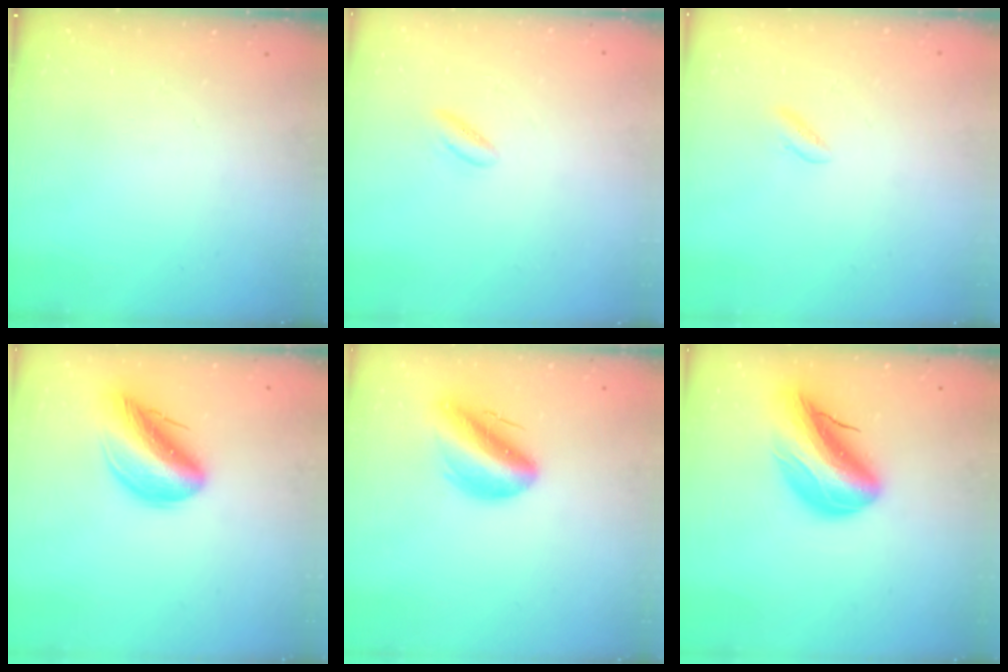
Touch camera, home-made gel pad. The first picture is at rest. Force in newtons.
{"total": 3.8, "press": 3.5, "slide": 1.5}
{"total": 1.3, "press": 1.1, "slide": 0.7}
{"total": 15.8, "press": 15.4, "slide": 3.4}
{"total": 12.4, "press": 11.9, "slide": 3.5}
{"total": 17.5, "press": 17.0, "slide": 4.3}